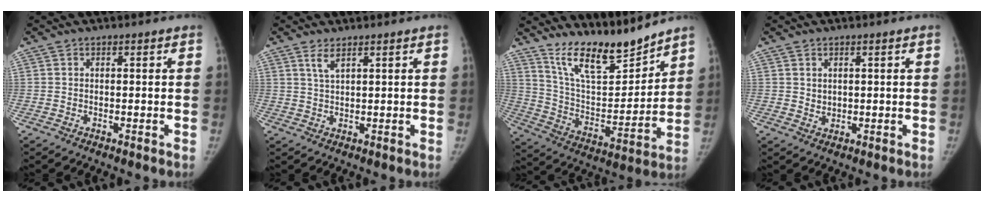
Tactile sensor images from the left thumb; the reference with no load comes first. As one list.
[{"total": 2.6, "force": [1.7, 0.6, 1.8], "torque": [-0.040, -0.009, 0.039]}, {"total": 15.6, "force": [13.7, 3.5, 6.5], "torque": [-0.079, -0.094, 0.254]}, {"total": 1.7, "force": [0.7, 1.3, 0.7], "torque": [-0.006, -0.007, 0.018]}]